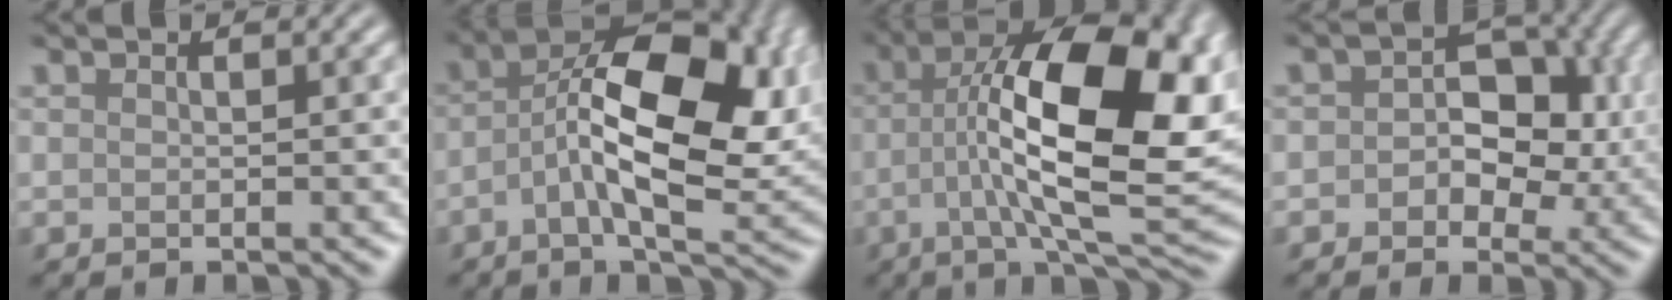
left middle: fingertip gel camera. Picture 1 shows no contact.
{"total": 14.4, "force": [-0.1, 6.5, 12.8], "torque": [-0.210, 0.014, -0.003]}
{"total": 15.6, "force": [-0.1, 5.4, 14.7], "torque": [-0.229, 0.024, -0.008]}
{"total": 5.8, "force": [-0.1, 4.1, 4.1], "torque": [-0.037, 0.003, -0.011]}